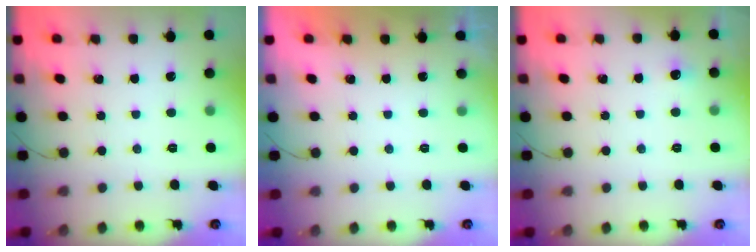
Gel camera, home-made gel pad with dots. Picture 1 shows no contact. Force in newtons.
{"total": 1.8, "press": 0.1, "slide": 1.8}
{"total": 3.6, "press": 3.4, "slide": 1.3}